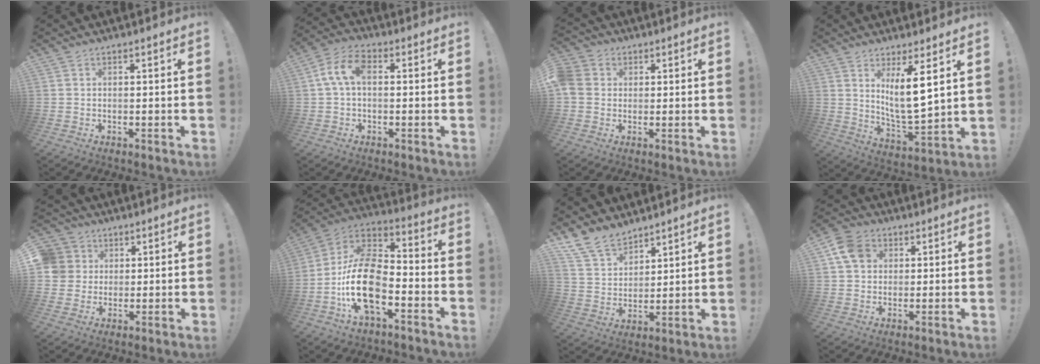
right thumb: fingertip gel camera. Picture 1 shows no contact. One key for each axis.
{"total": 8.3, "fx": 1.0, "fy": 4.7, "fz": 6.7, "tx": -0.144, "ty": 0.010, "tz": 0.021}
{"total": 5.5, "fx": 0.6, "fy": 5.1, "fz": 2.0, "tx": -0.048, "ty": 0.006, "tz": 0.010}
{"total": 11.3, "fx": 5.5, "fy": 2.1, "fz": 9.6, "tx": -0.158, "ty": -0.044, "tz": 0.091}
{"total": 7.9, "fx": 1.6, "fy": 7.5, "fz": 1.6, "tx": -0.027, "ty": 0.001, "tz": 0.037}
{"total": 20.1, "fx": -7.4, "fy": 11.0, "fz": 15.1, "tx": -0.304, "ty": 0.044, "tz": -0.117}
{"total": 11.9, "fx": 9.9, "fy": 5.7, "fz": 3.3, "tx": -0.078, "ty": -0.065, "tz": 0.194}
{"total": 9.2, "fx": 3.2, "fy": 7.4, "fz": 4.5, "tx": -0.069, "ty": 0.000, "tz": 0.066}